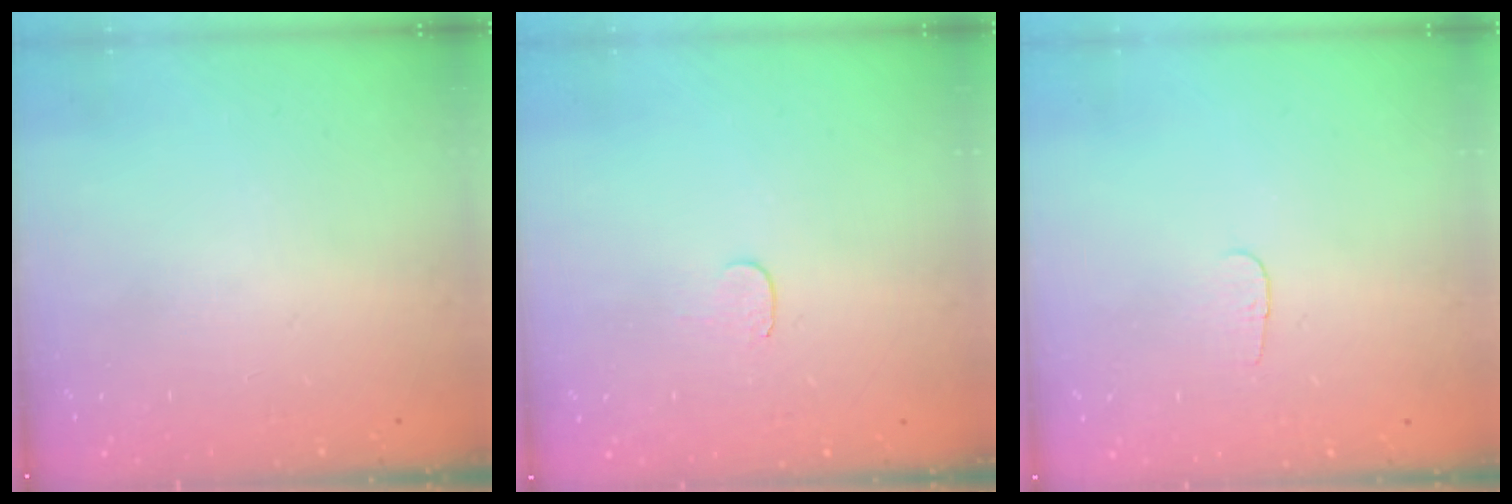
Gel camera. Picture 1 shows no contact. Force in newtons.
{"total": 3.8, "press": 3.8, "slide": 0.4}
{"total": 2.8, "press": 2.8, "slide": 0.3}